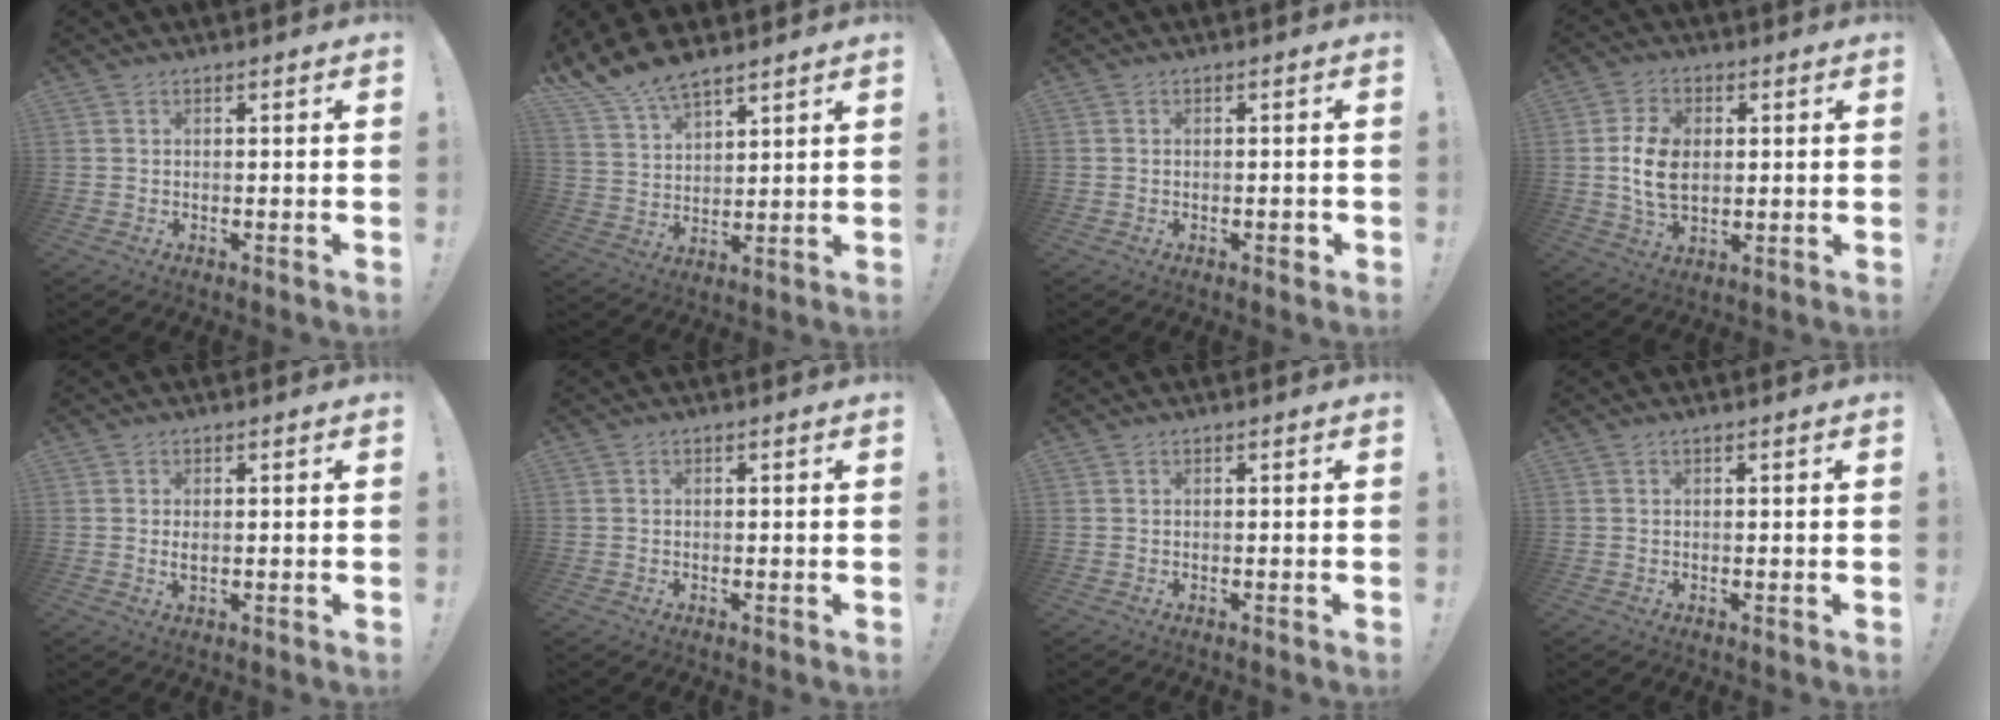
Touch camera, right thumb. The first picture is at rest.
{"total": 10.6, "force": [9.2, 3.8, 3.7], "torque": [-0.095, -0.057, 0.179]}
{"total": 1.7, "force": [-0.7, 0.7, 1.4], "torque": [-0.019, 0.005, -0.011]}
{"total": 10.9, "force": [0.7, 7.6, 7.8], "torque": [-0.137, 0.002, 0.012]}
{"total": 1.5, "force": [0.3, 0.6, 1.3], "torque": [-0.012, -0.005, 0.002]}
{"total": 0.8, "force": [0.0, 0.8, -0.2], "torque": [0.012, -0.002, -0.001]}
{"total": 0.0}
{"total": 0.6, "force": [0.4, 0.0, 0.4], "torque": [0.000, -0.003, 0.006]}